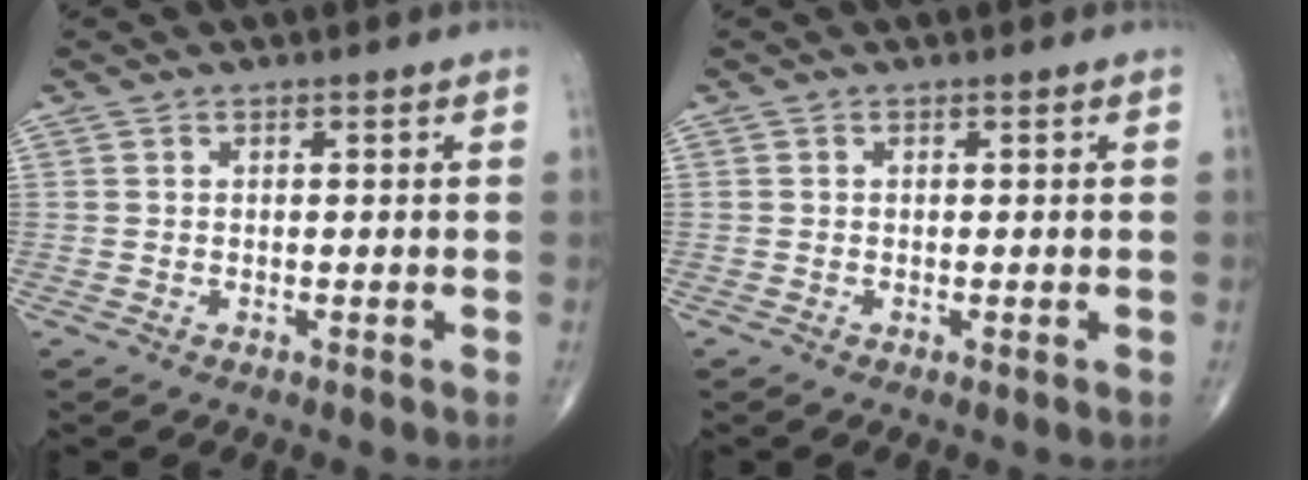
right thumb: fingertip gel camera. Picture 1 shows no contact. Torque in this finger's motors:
{"motor_torque": [0.03, 0.18, -0.10, -0.33, -0.02]}